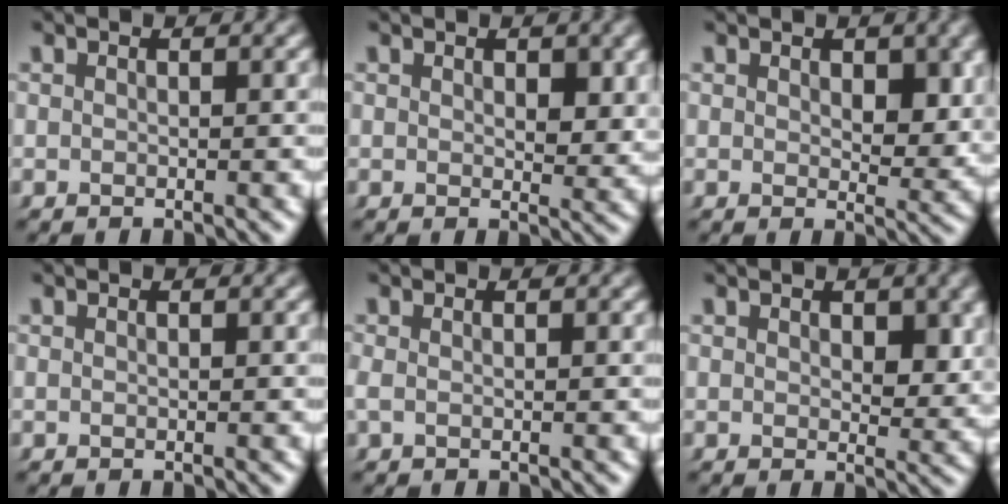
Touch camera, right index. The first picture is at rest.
{"total": 1.3, "force": [0.7, 0.6, 0.8], "torque": [-0.009, -0.014, 0.016]}
{"total": 2.1, "force": [1.0, 1.2, 1.4], "torque": [-0.015, -0.018, 0.020]}
{"total": 0.0}
{"total": 0.9, "force": [-0.4, 0.6, 0.5], "torque": [-0.023, -0.002, -0.004]}
{"total": 1.8, "force": [0.8, 1.0, 1.2], "torque": [-0.009, -0.017, 0.018]}